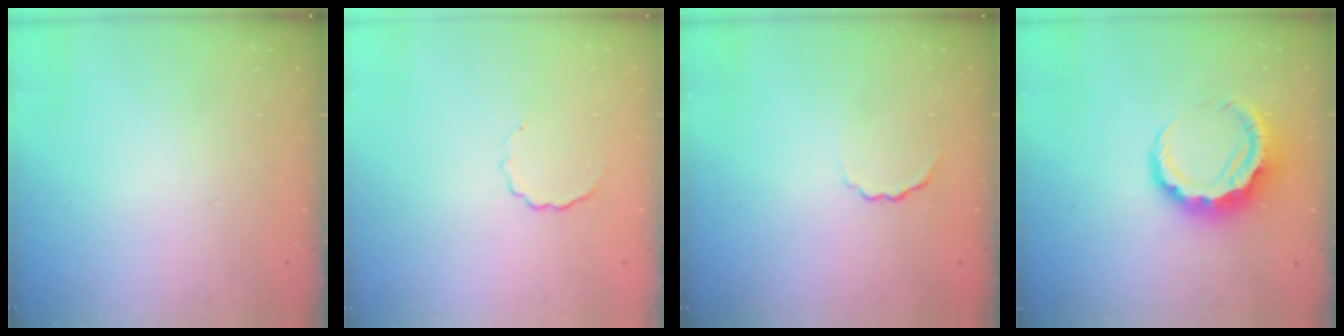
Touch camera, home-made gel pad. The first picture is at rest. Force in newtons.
{"total": 3.7, "press": 3.6, "slide": 0.9}
{"total": 2.1, "press": 2.0, "slide": 0.8}
{"total": 9.3, "press": 9.2, "slide": 1.6}